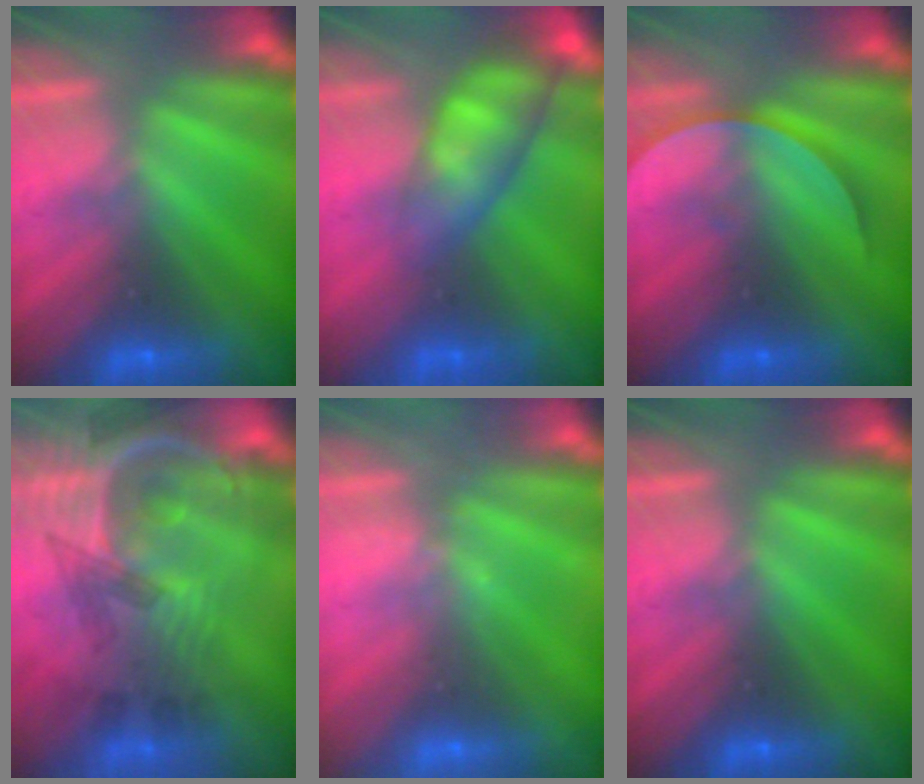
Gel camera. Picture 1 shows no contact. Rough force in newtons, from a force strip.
{"total": 4.6}
{"total": 2.7}
{"total": 6.2}
{"total": 2.1}
{"total": 0.0}